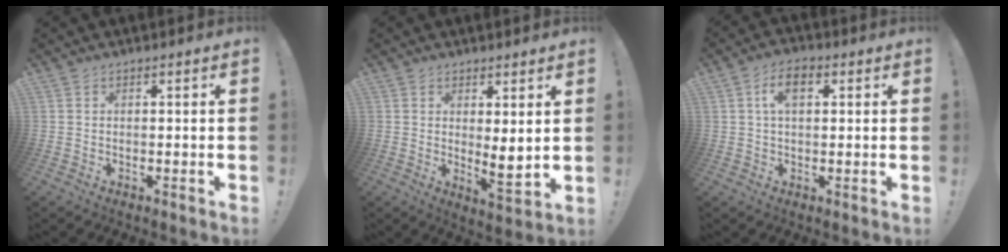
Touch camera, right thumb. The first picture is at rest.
{"total": 4.9, "force": [2.3, 1.1, 4.1], "torque": [-0.041, -0.039, 0.042]}
{"total": 6.3, "force": [1.8, 3.4, 4.9], "torque": [-0.080, 0.006, 0.031]}